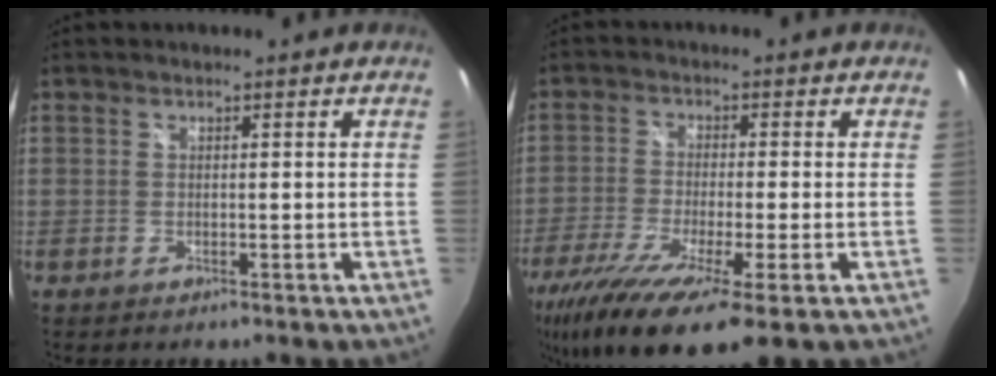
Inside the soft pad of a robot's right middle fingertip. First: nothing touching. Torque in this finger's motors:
{"motor_torque": [1.58, -0.56, 0.98, 0.21]}